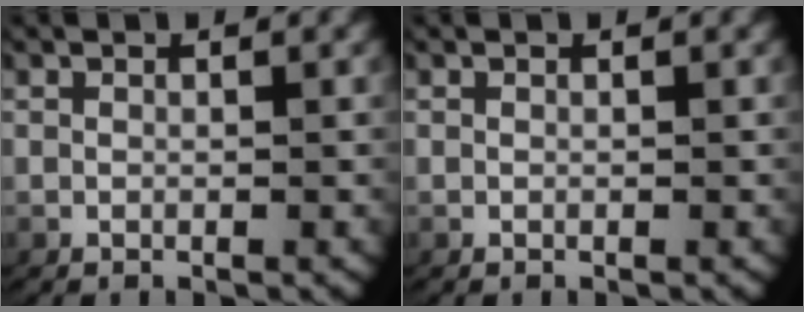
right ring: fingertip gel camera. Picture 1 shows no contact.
{"total": 0.0}